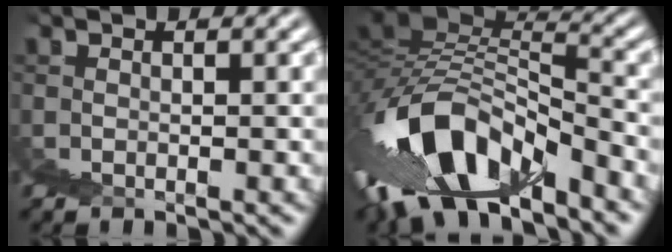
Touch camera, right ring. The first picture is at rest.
{"total": 8.1, "force": [-0.6, 3.7, 7.2], "torque": [-0.129, 0.010, -0.015]}